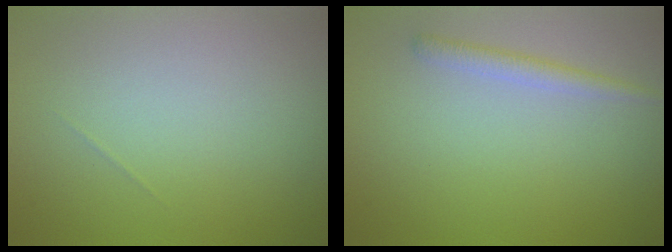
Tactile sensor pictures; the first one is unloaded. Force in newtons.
{"total": 1.5, "press": 1.5, "slide": 0.1}